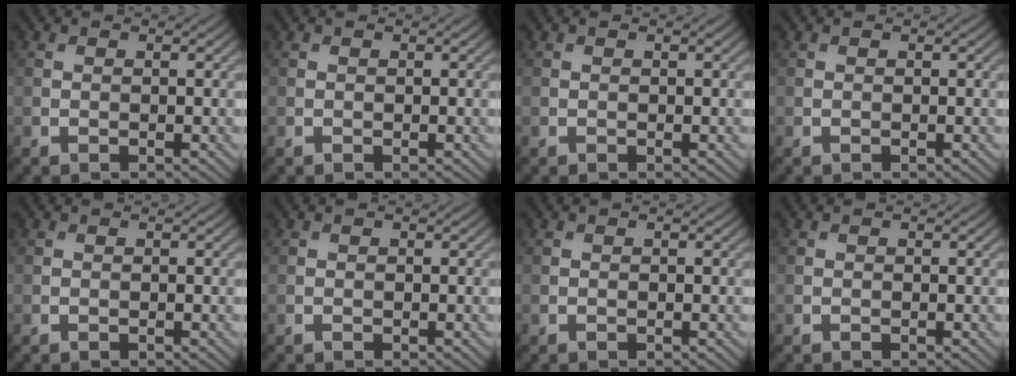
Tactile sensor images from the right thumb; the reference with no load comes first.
{"total": 0.0}
{"total": 0.0}
{"total": 0.0}
{"total": 0.0}
{"total": 0.0}
{"total": 0.0}
{"total": 0.0}